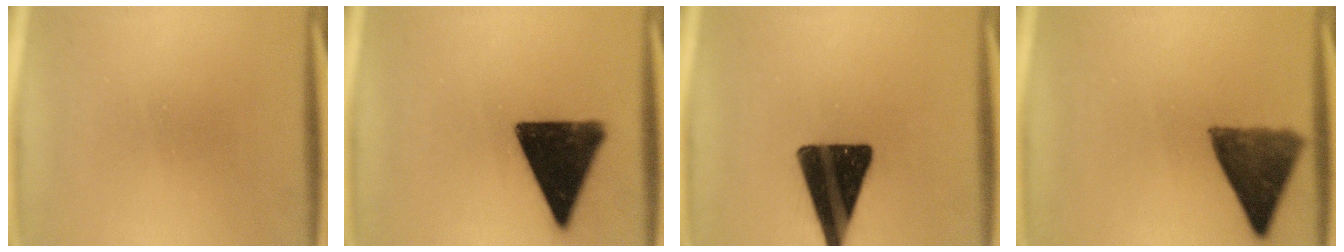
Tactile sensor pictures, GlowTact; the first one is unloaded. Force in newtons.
{"total": 15.9}
{"total": 15.5}
{"total": 9.6}